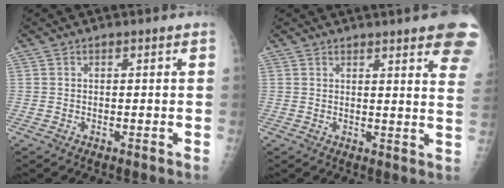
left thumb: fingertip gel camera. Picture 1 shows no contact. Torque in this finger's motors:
{"motor_torque": [2.68, 1.90, 0.85, -0.89, 0.09]}